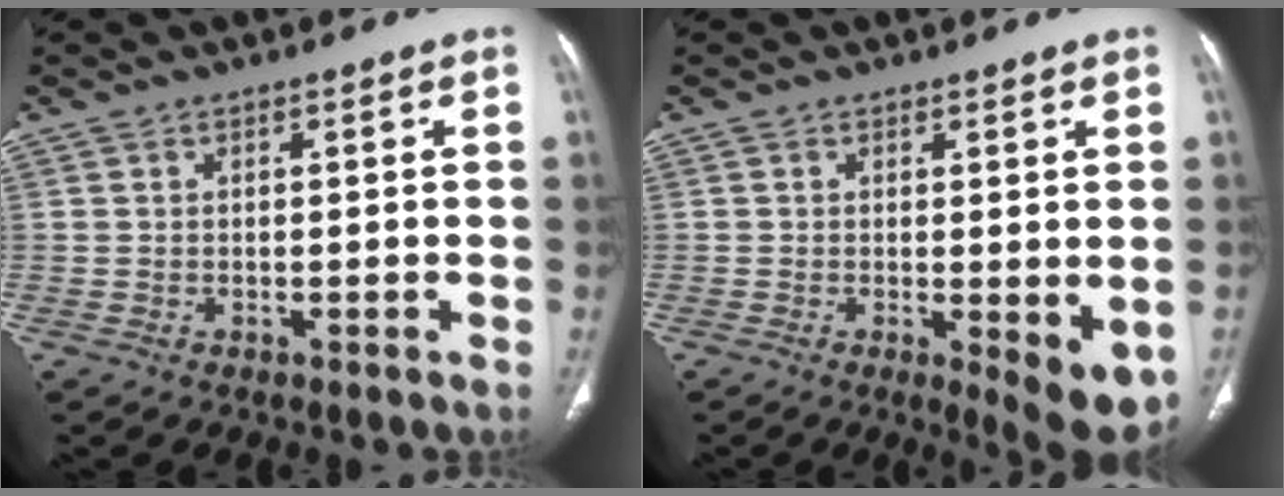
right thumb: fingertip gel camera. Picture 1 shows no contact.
{"total": 7.6, "force": [-1.4, 2.4, 7.0], "torque": [-0.092, -0.022, -0.016]}